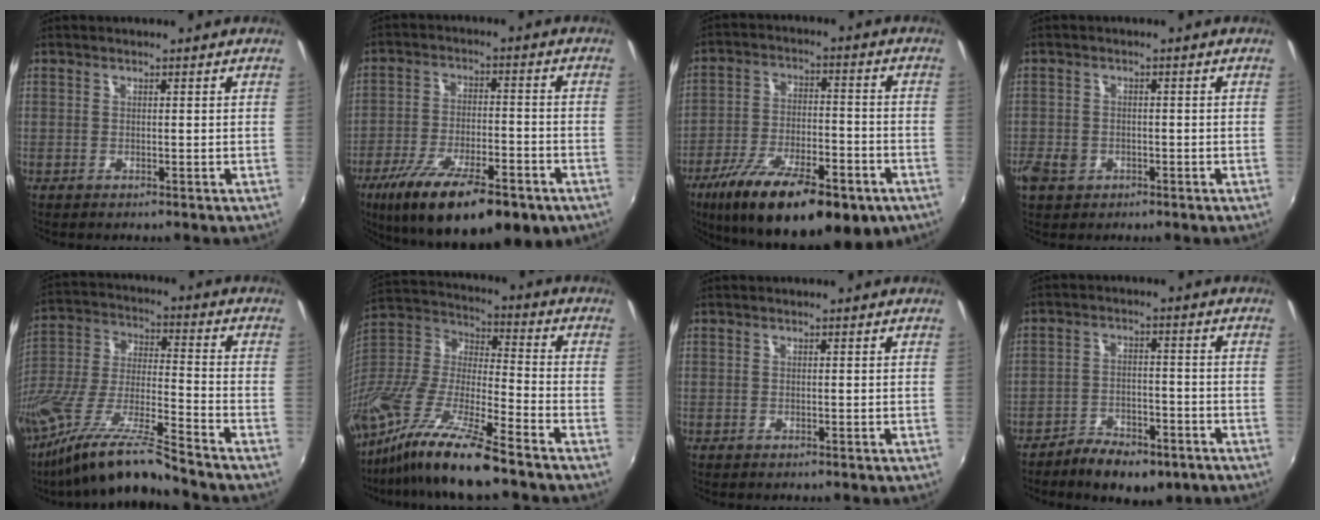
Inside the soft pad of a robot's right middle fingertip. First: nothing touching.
{"total": 20.4, "force": [-13.0, 6.9, 14.1], "torque": [-0.251, -0.050, -0.199]}
{"total": 22.7, "force": [-14.3, 8.2, 15.6], "torque": [-0.275, -0.048, -0.216]}
{"total": 4.7, "force": [-2.3, 3.5, 2.1], "torque": [-0.052, -0.004, -0.041]}
{"total": 16.4, "force": [-13.1, 0.2, 9.8], "torque": [-0.194, -0.027, -0.252]}
{"total": 20.9, "force": [-15.3, 2.7, 13.9], "torque": [-0.266, -0.030, -0.292]}
{"total": 0.0}
{"total": 9.1, "force": [-6.7, 4.2, 4.5], "torque": [-0.105, -0.007, -0.104]}